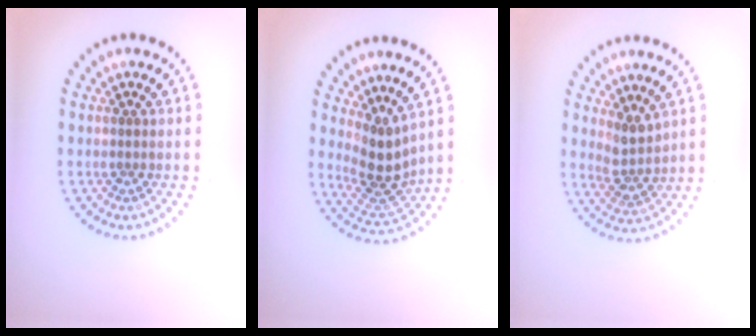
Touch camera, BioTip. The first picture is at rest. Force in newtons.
{"total": 3.7, "press": 2.8, "slide": 2.4}
{"total": 2.6, "press": 2.1, "slide": 1.5}